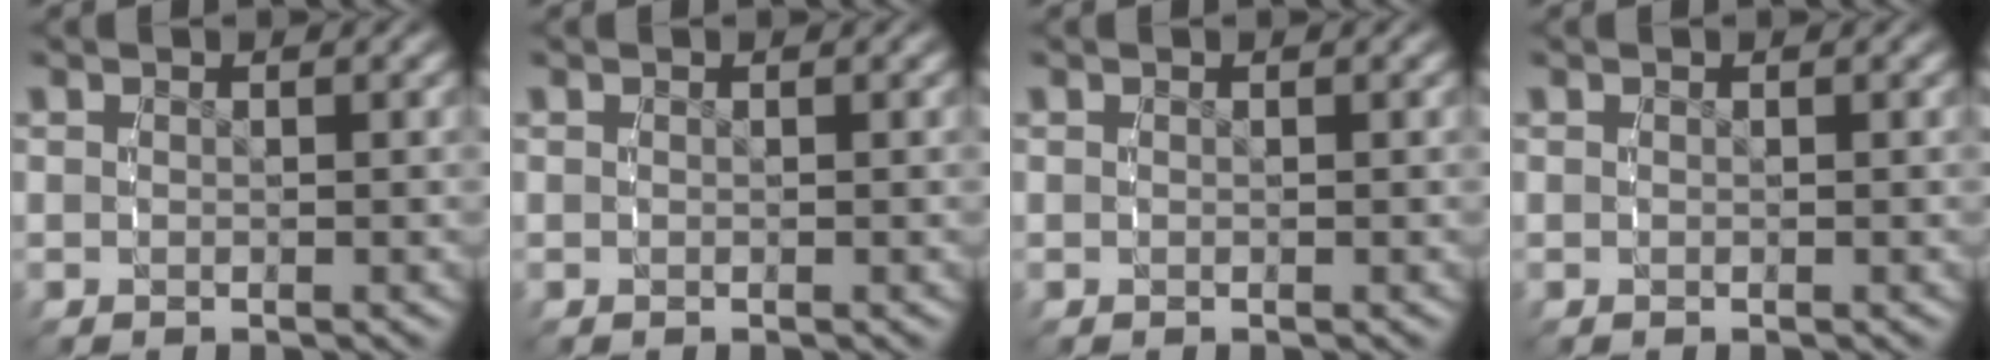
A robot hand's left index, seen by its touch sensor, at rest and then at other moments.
{"total": 0.0}
{"total": 0.0}
{"total": 0.0}